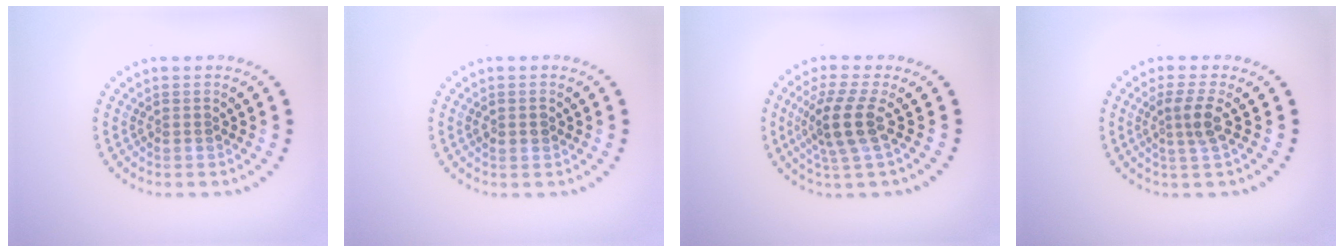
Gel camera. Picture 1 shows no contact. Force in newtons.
{"total": 1.3, "press": 1.3, "slide": 0.1}
{"total": 3.7, "press": 2.8, "slide": 2.4}
{"total": 2.4, "press": 1.8, "slide": 1.5}